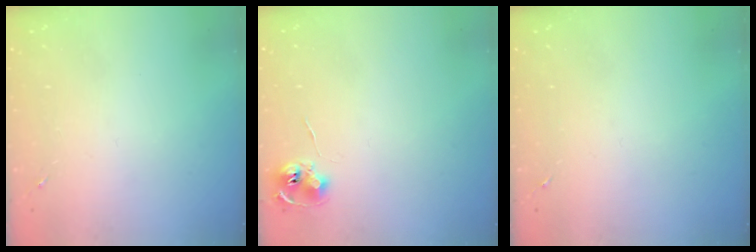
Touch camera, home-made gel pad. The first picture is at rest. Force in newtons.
{"total": 7.5, "press": 7.5, "slide": 0.5}
{"total": 0.0}